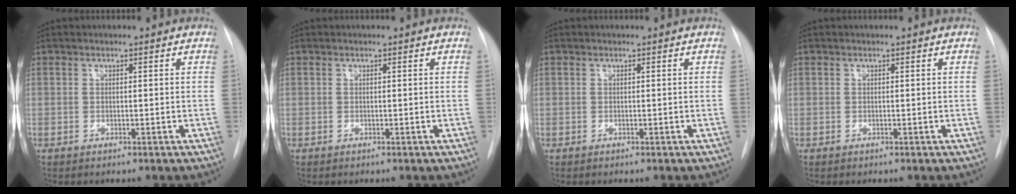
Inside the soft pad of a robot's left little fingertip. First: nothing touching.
{"total": 0.0}
{"total": 0.0}
{"total": 0.0}